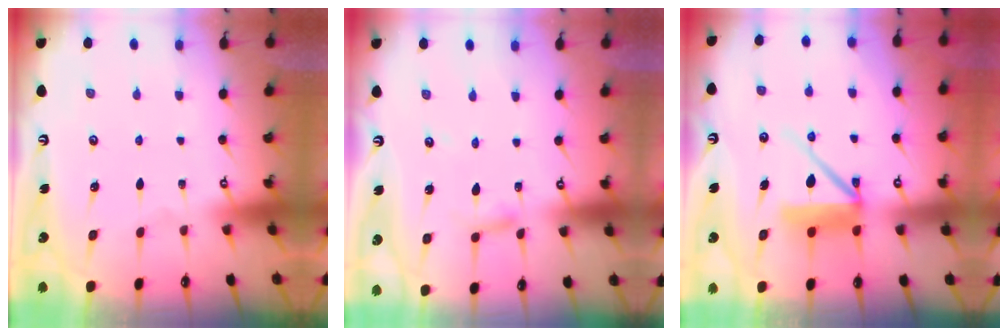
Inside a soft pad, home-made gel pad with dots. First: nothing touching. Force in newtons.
{"total": 2.7, "press": 2.7, "slide": 0.3}
{"total": 9.6, "press": 9.5, "slide": 1.0}